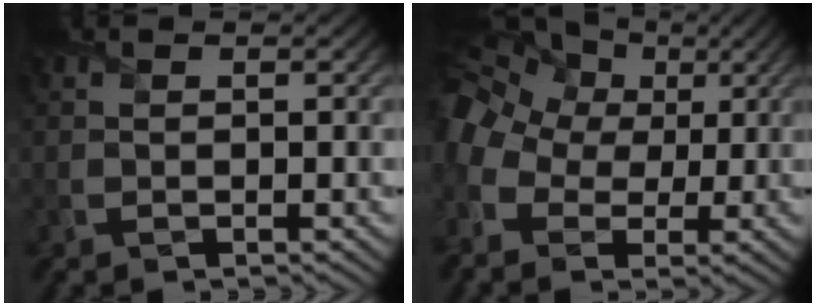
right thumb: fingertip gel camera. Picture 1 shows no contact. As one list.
[{"total": 13.1, "force": [2.2, 10.1, 8.0], "torque": [-0.214, 0.009, 0.033]}]